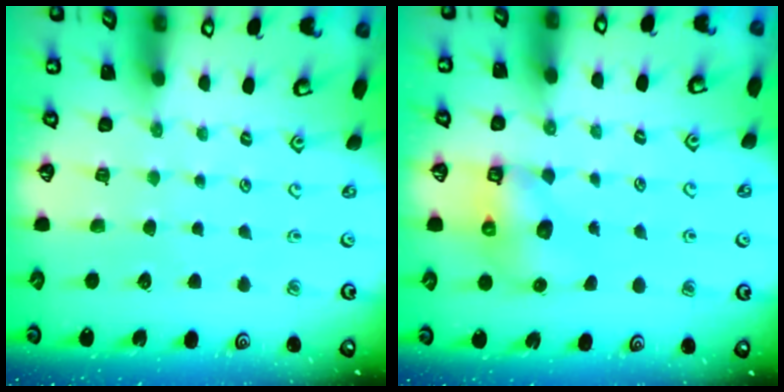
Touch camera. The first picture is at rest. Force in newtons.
{"total": 6.4, "press": 6.4, "slide": 0.9}